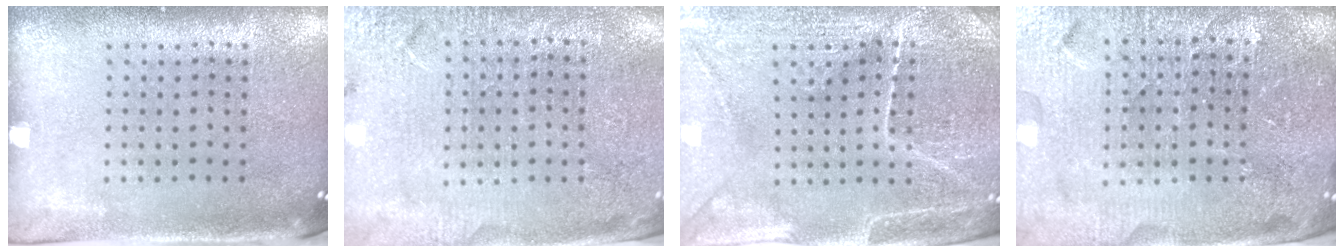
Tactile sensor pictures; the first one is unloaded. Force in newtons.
{"total": 2.9, "press": 2.9, "slide": 0.3}
{"total": 4.3, "press": 4.2, "slide": 1.1}
{"total": 4.8, "press": 4.5, "slide": 1.7}